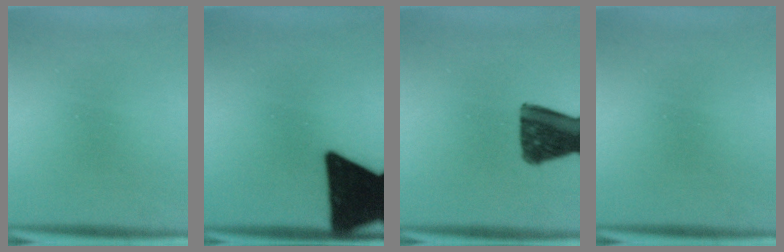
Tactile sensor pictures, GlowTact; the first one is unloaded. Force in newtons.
{"total": 20.3}
{"total": 14.4}
{"total": 0.0}